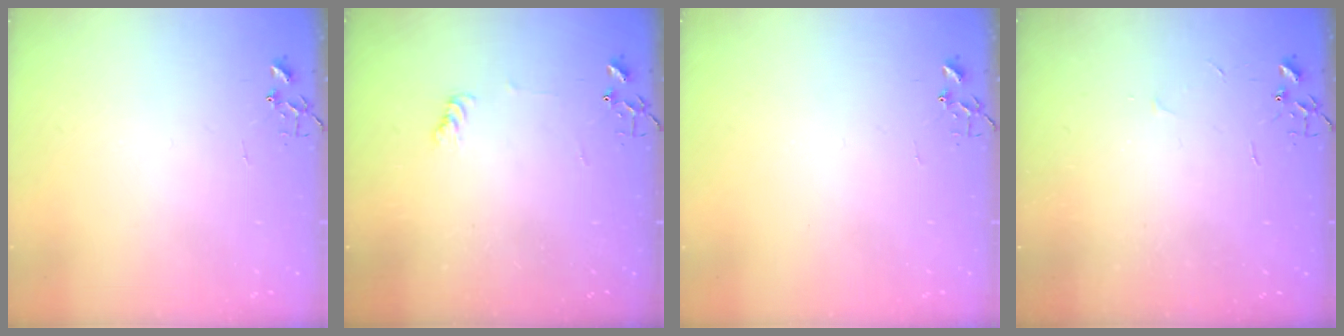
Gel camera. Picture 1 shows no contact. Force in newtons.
{"total": 4.5, "press": 4.4, "slide": 0.6}
{"total": 0.0}
{"total": 2.3, "press": 2.3, "slide": 0.3}